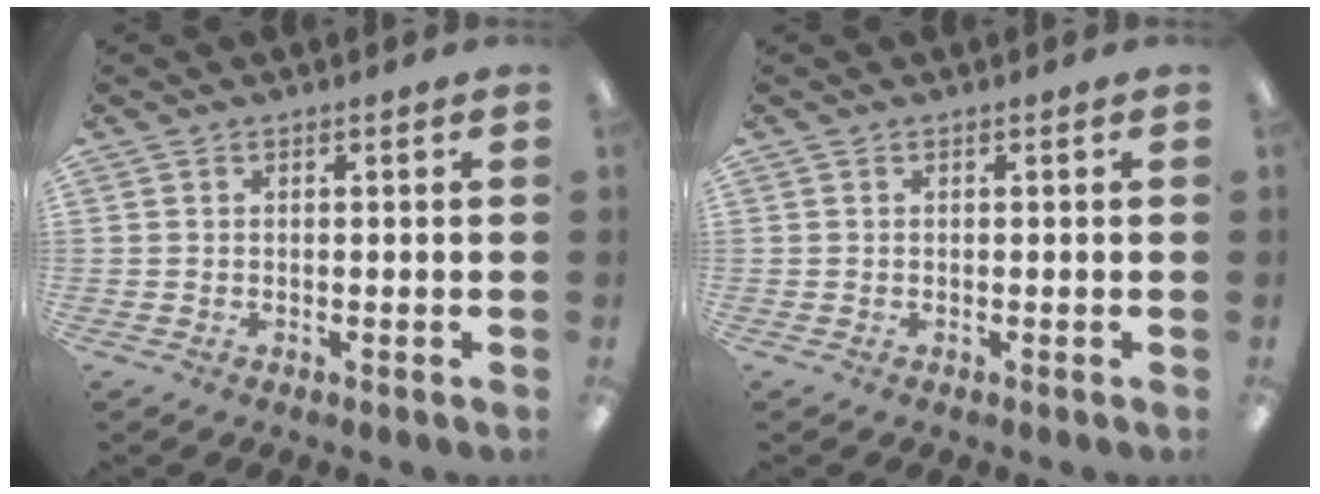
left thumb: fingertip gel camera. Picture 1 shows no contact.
{"total": 0.0}